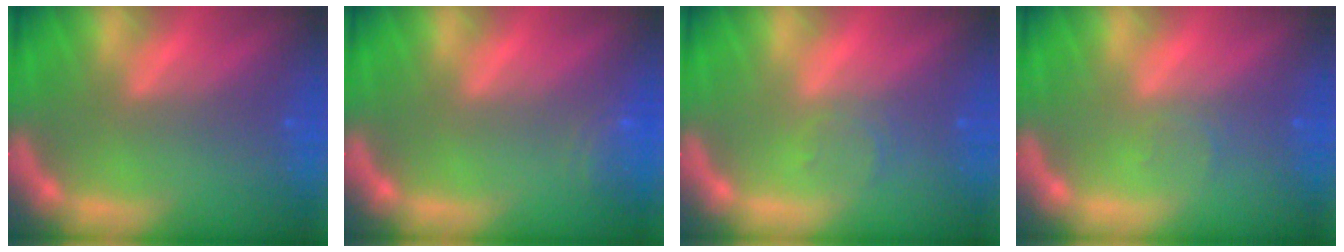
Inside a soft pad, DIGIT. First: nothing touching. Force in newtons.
{"total": 2.5}
{"total": 1.5}
{"total": 1.0}